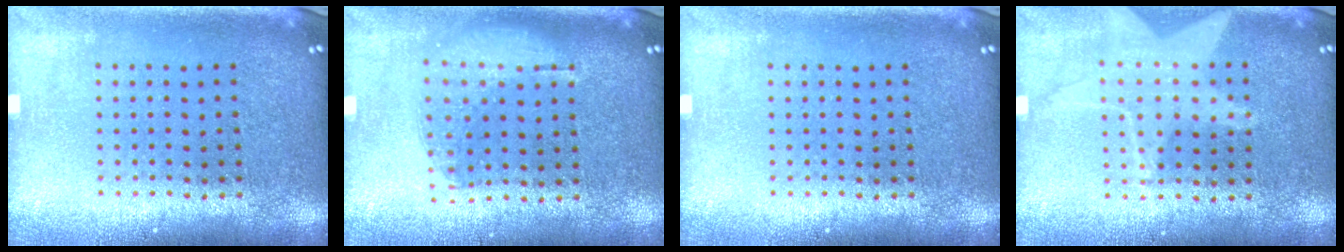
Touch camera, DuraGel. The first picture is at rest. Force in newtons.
{"total": 1.2, "press": 1.1, "slide": 0.5}
{"total": 0.0}
{"total": 1.4, "press": 1.4, "slide": 0.4}